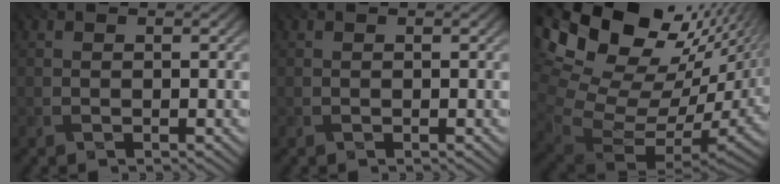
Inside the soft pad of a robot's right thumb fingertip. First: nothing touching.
{"total": 0.0}
{"total": 16.5, "force": [6.1, 9.4, 12.2], "torque": [-0.215, -0.004, 0.145]}